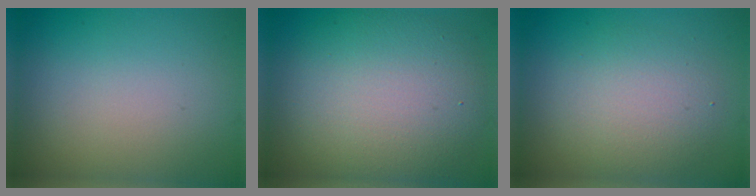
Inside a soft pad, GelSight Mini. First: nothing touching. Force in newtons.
{"total": 9.6, "press": 9.6, "slide": 0.6}
{"total": 4.2, "press": 4.2, "slide": 0.3}